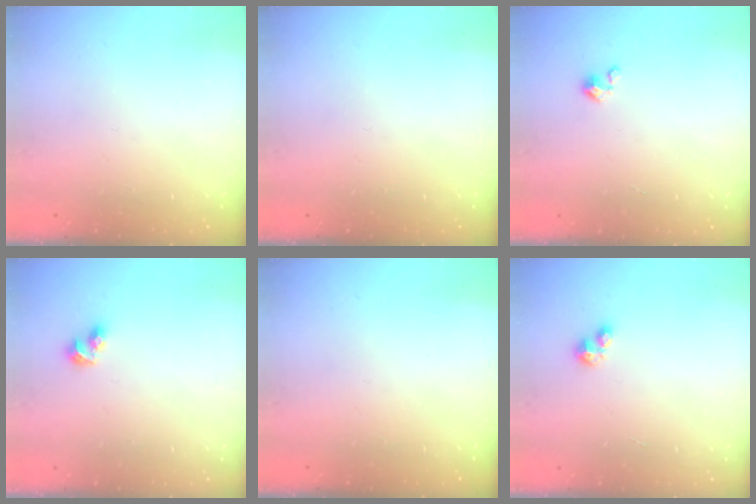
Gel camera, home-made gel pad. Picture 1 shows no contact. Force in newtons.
{"total": 0.0}
{"total": 2.2, "press": 2.1, "slide": 0.3}
{"total": 3.9, "press": 3.8, "slide": 0.5}
{"total": 0.0}
{"total": 2.3, "press": 2.3, "slide": 0.2}